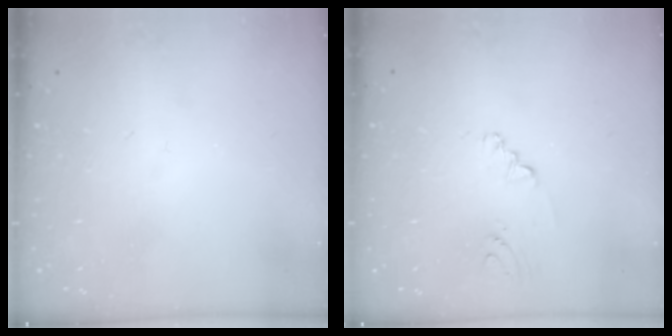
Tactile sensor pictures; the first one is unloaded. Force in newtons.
{"total": 2.0, "press": 1.7, "slide": 1.0}